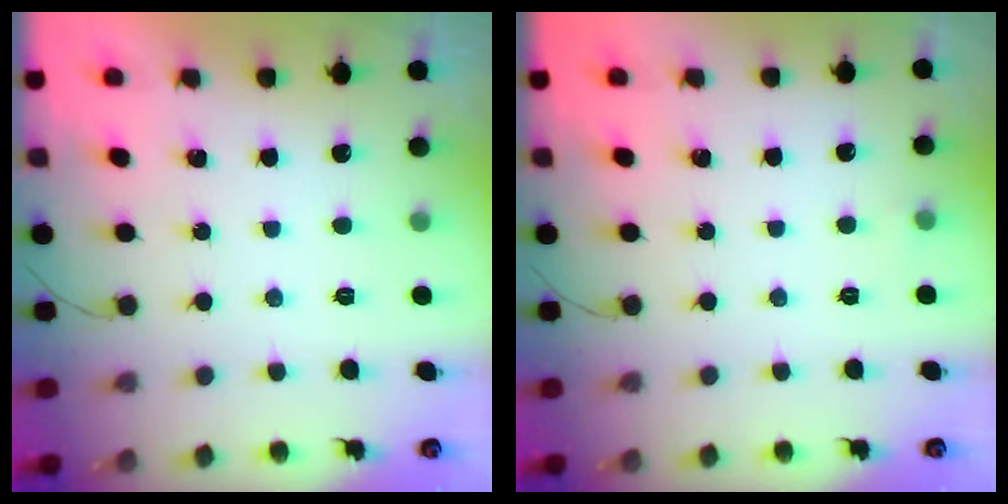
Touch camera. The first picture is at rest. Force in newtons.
{"total": 2.8, "press": 2.5, "slide": 1.1}